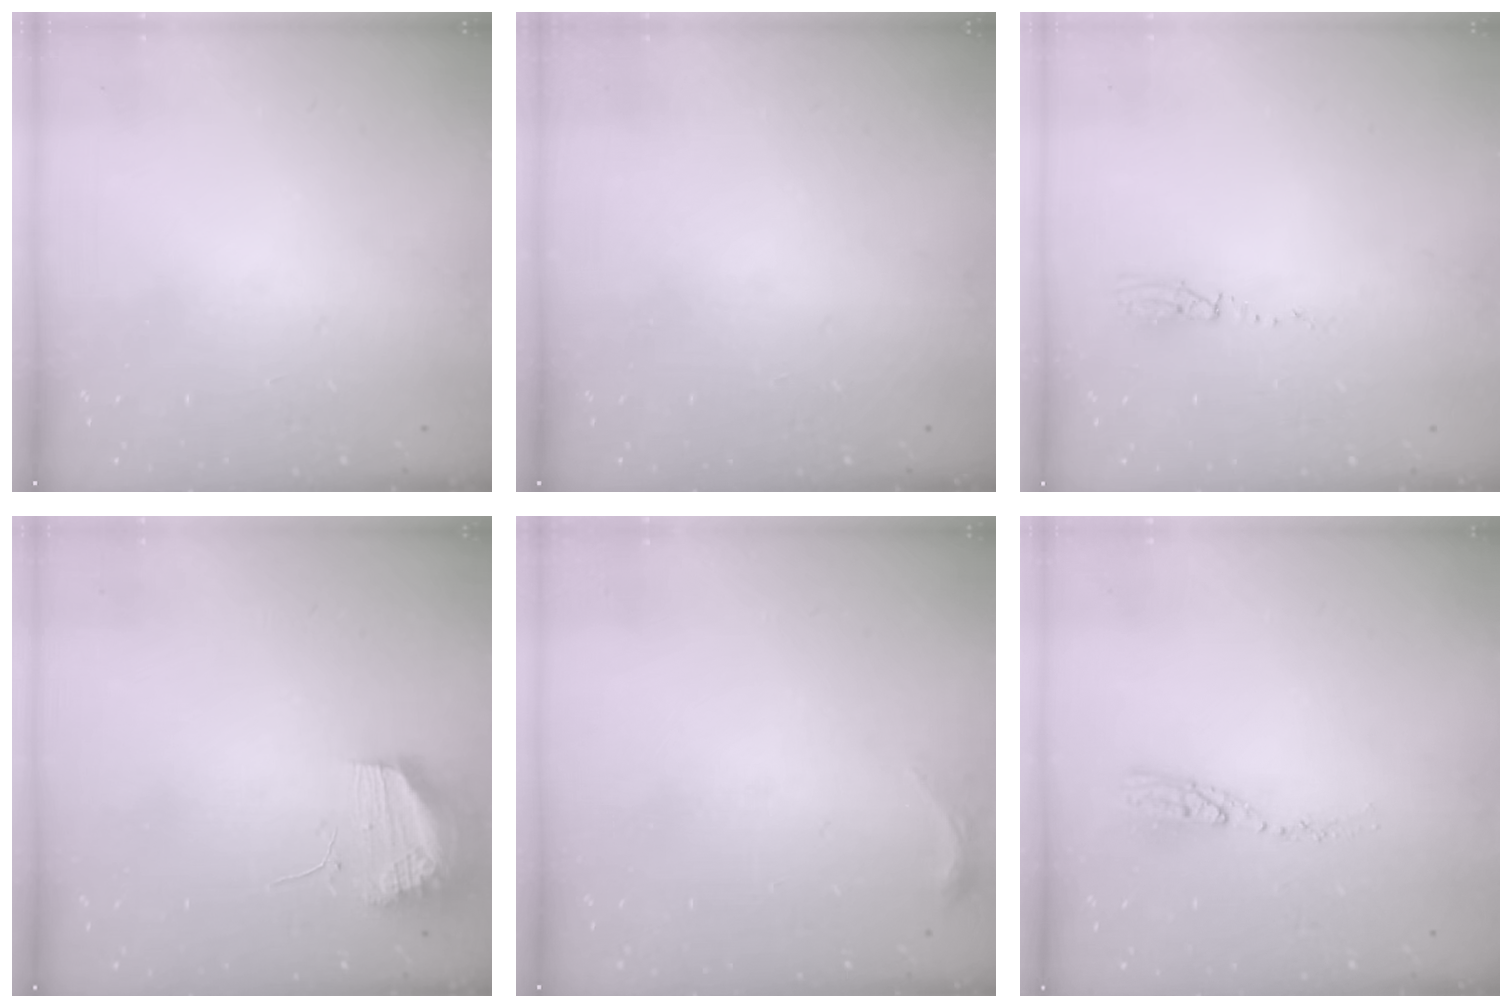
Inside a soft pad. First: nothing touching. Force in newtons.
{"total": 0.0}
{"total": 3.5, "press": 2.8, "slide": 2.2}
{"total": 13.5, "press": 11.5, "slide": 7.0}
{"total": 3.9, "press": 3.8, "slide": 0.7}
{"total": 5.9, "press": 5.9, "slide": 0.5}